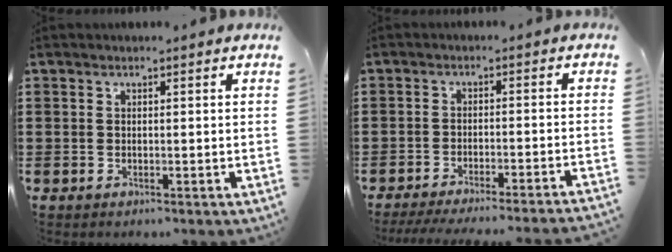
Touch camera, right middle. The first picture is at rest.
{"total": 3.7, "force": [-3.4, -0.5, 1.3], "torque": [-0.022, -0.007, -0.066]}